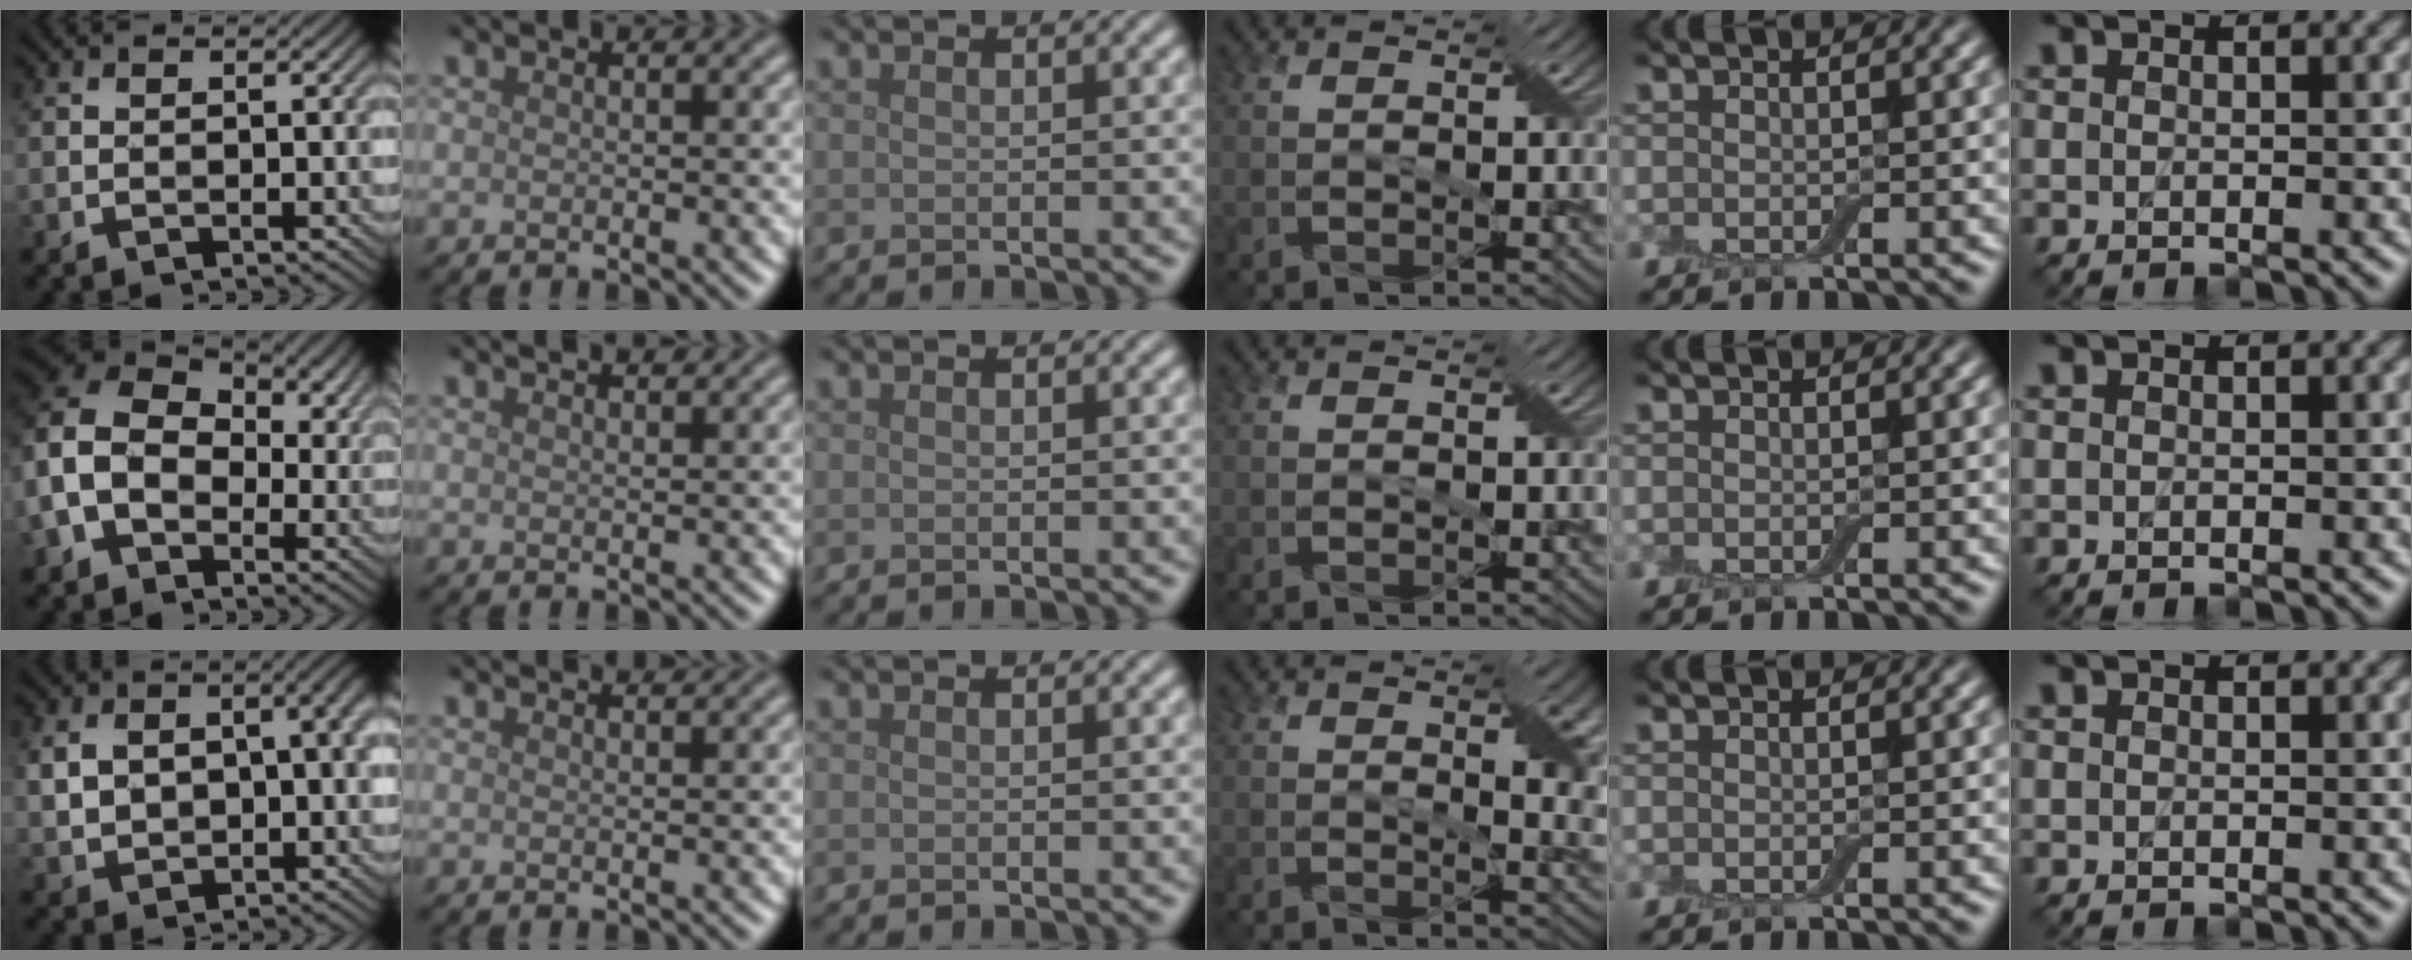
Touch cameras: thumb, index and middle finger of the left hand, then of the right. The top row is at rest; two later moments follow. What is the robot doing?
{"motion": "insert", "object": "backpack"}